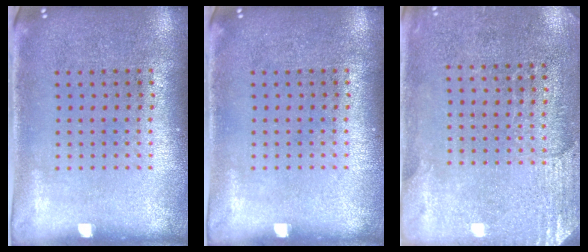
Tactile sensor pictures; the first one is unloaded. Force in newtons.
{"total": 0.0}
{"total": 2.7, "press": 2.4, "slide": 1.3}